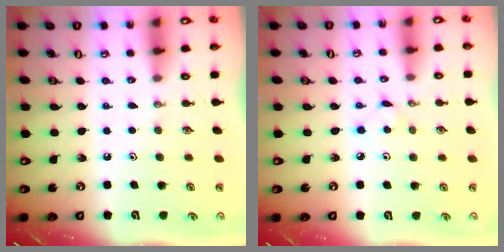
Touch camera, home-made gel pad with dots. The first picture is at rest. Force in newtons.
{"total": 2.8, "press": 2.8, "slide": 0.4}